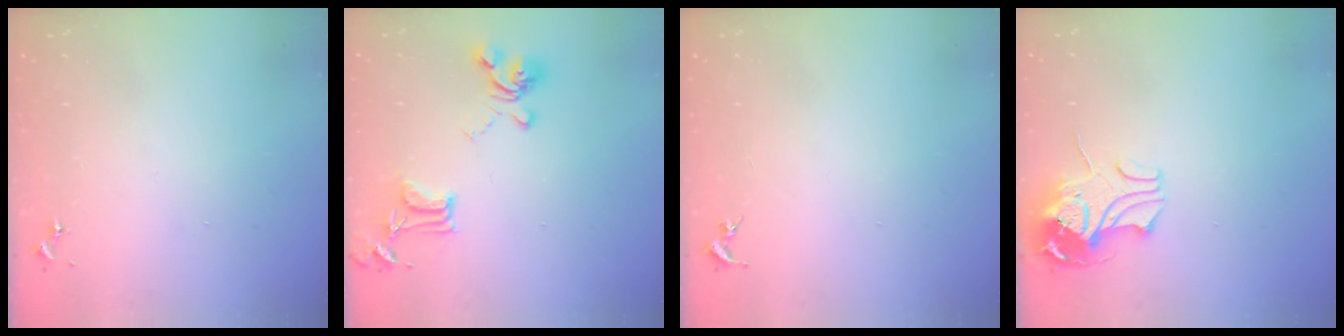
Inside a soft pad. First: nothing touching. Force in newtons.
{"total": 15.9, "press": 15.9, "slide": 1.0}
{"total": 0.0}
{"total": 10.9, "press": 10.9, "slide": 1.1}